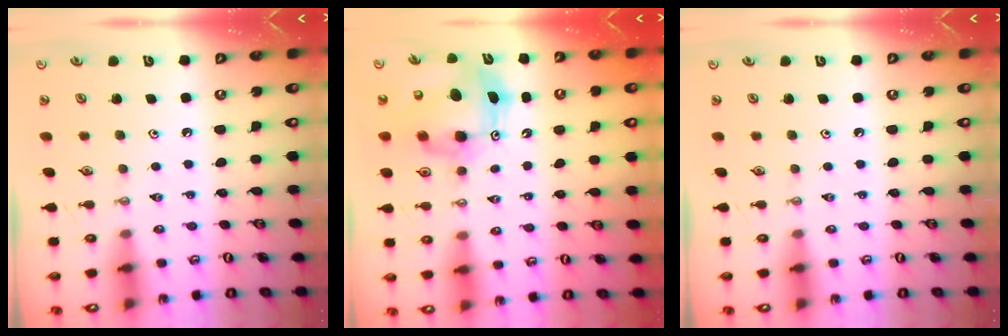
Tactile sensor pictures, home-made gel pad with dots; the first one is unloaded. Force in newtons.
{"total": 10.5, "press": 10.4, "slide": 0.9}
{"total": 0.0}